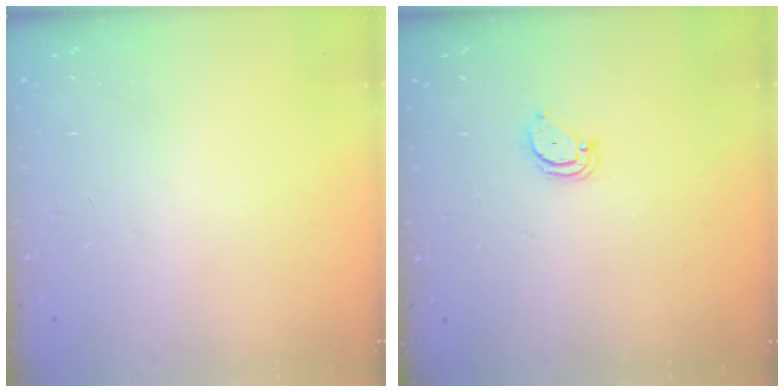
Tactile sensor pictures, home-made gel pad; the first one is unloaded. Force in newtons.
{"total": 2.6, "press": 2.6, "slide": 0.2}